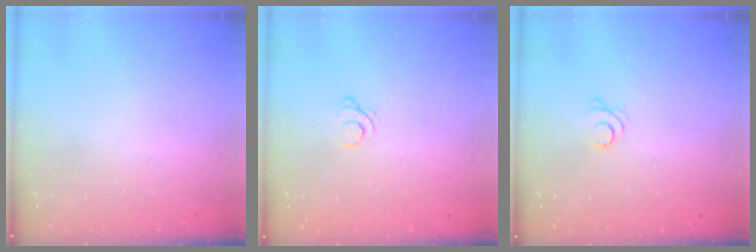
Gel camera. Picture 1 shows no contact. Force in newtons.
{"total": 1.2, "press": 1.2, "slide": 0.1}
{"total": 3.5, "press": 3.5, "slide": 0.5}